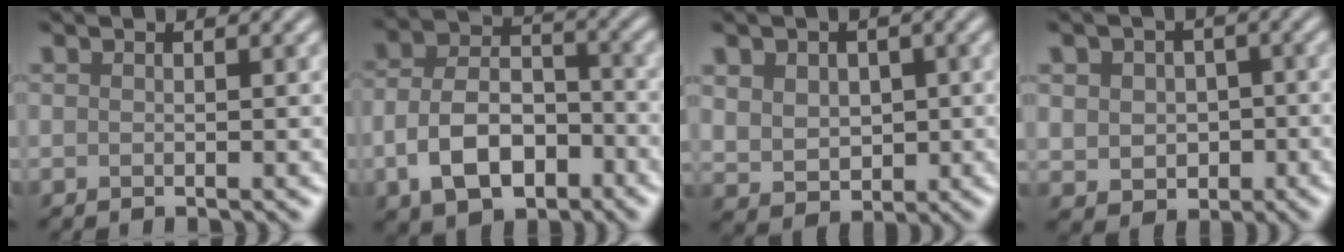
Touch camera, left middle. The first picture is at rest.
{"total": 7.7, "force": [-2.8, 4.9, 5.2], "torque": [-0.102, 0.001, -0.054]}
{"total": 4.8, "force": [0.9, 3.8, 2.8], "torque": [-0.056, 0.007, 0.014]}
{"total": 4.5, "force": [-0.1, 3.8, 2.4], "torque": [-0.033, -0.002, -0.004]}